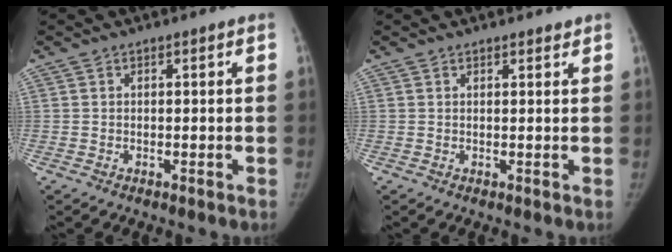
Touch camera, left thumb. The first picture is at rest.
{"total": 1.1, "force": [1.0, 0.4, 0.2], "torque": [0.004, -0.006, 0.012]}